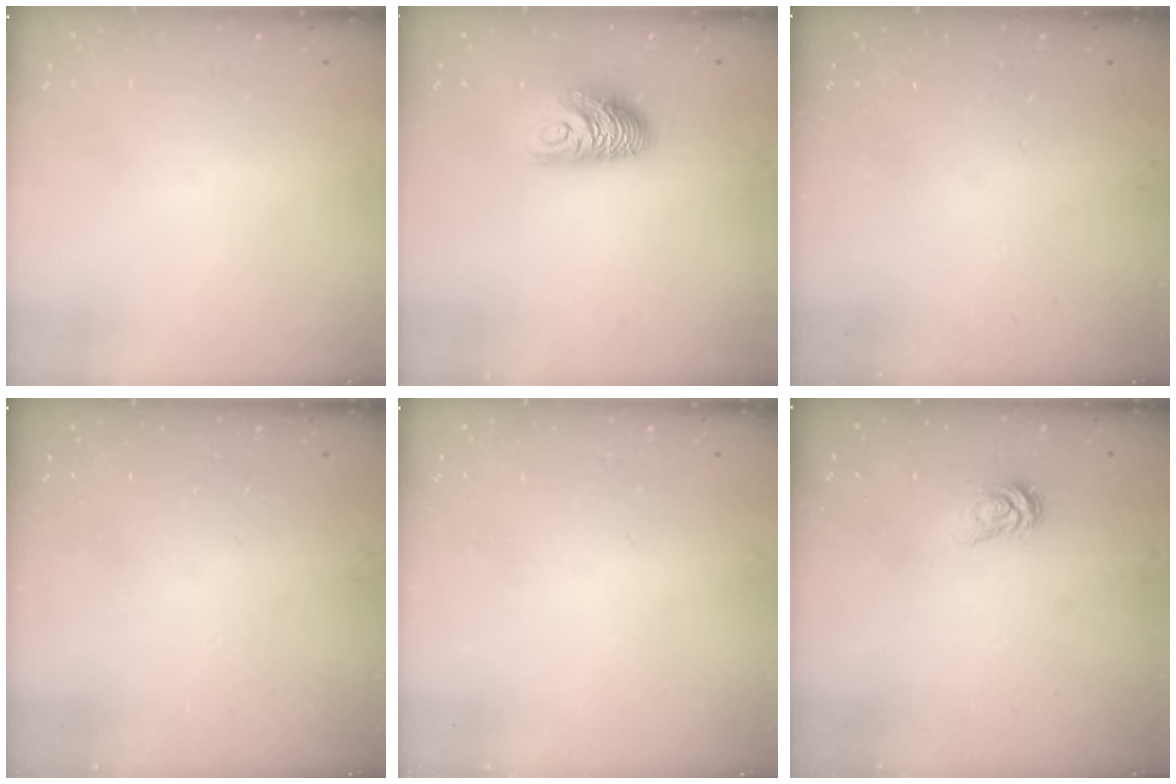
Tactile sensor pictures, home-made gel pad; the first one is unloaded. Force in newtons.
{"total": 9.6, "press": 9.6, "slide": 0.3}
{"total": 0.0}
{"total": 0.0}
{"total": 0.0}
{"total": 3.4, "press": 3.4, "slide": 0.4}